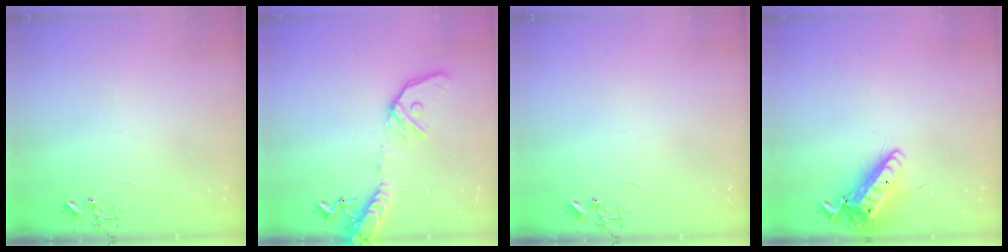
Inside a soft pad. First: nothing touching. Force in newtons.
{"total": 16.0, "press": 15.7, "slide": 3.1}
{"total": 0.0}
{"total": 15.6, "press": 15.4, "slide": 2.8}